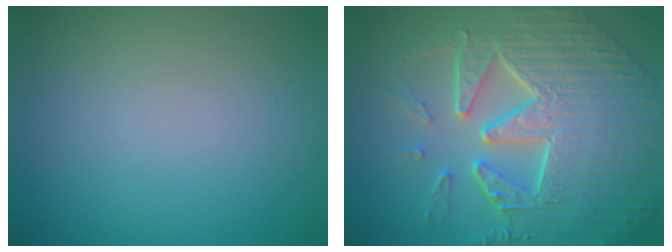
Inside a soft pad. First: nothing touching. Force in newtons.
{"total": 10.3, "press": 7.0, "slide": 7.5}